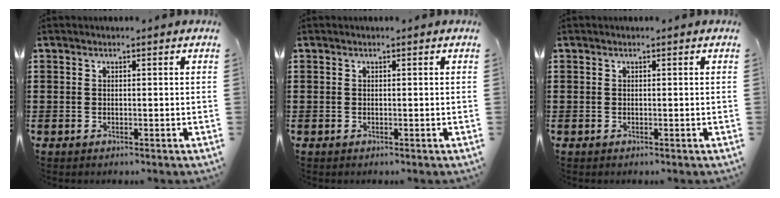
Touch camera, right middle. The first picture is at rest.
{"total": 0.0}
{"total": 0.0}